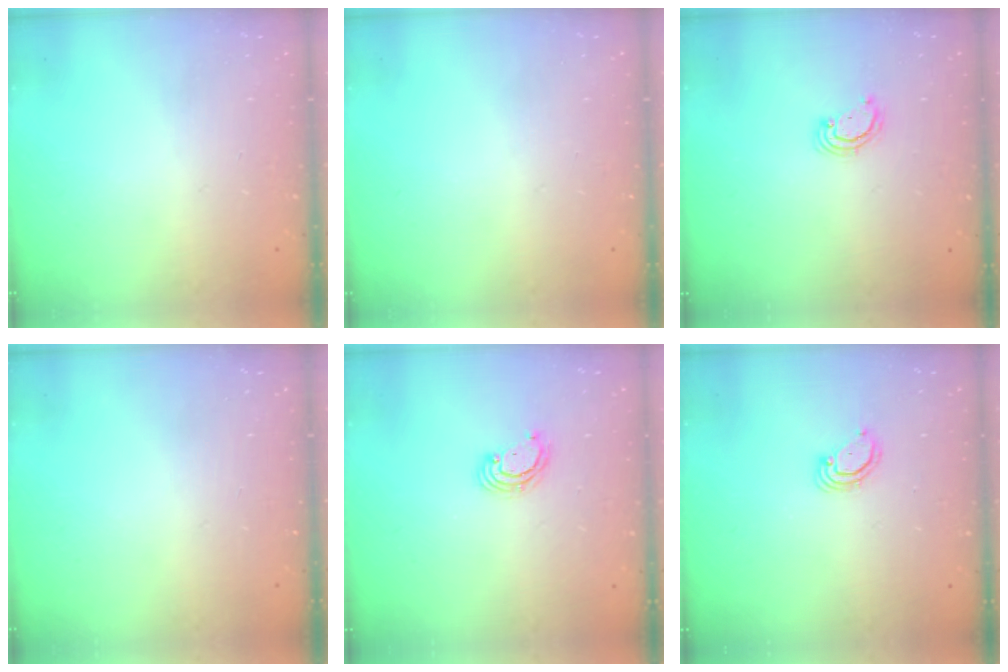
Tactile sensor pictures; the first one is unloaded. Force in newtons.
{"total": 0.0}
{"total": 2.9, "press": 2.8, "slide": 0.3}
{"total": 0.0}
{"total": 3.6, "press": 3.6, "slide": 0.2}
{"total": 2.9, "press": 2.9, "slide": 0.3}